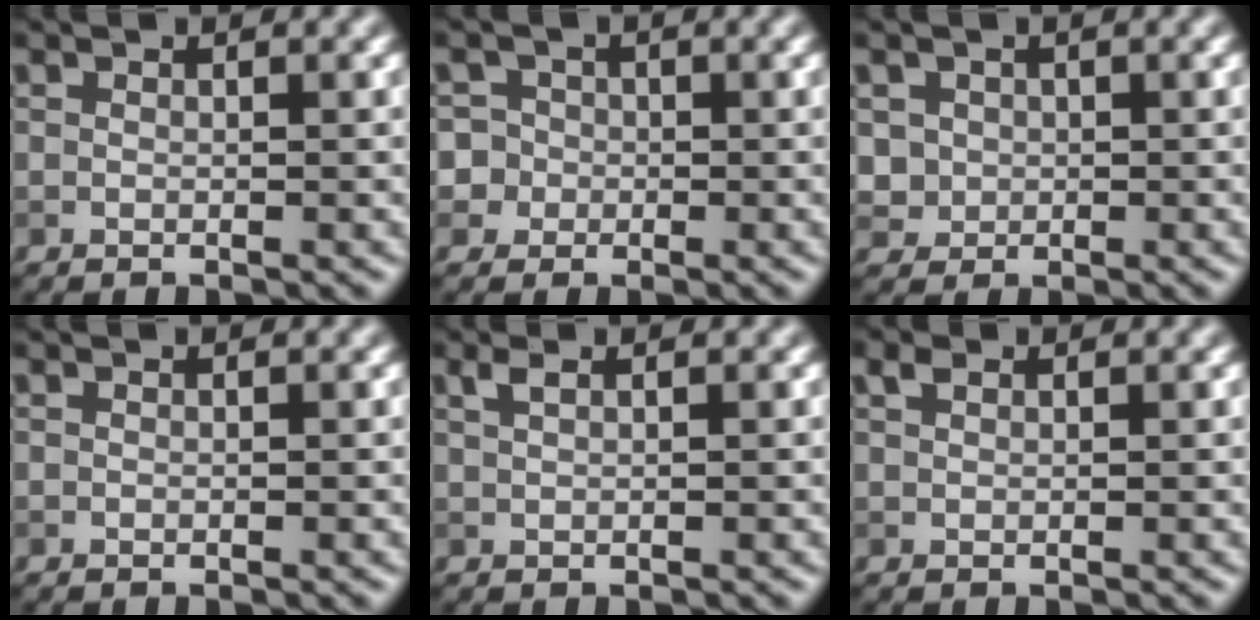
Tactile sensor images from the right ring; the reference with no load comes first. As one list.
[{"total": 4.0, "force": [-0.4, 3.9, 0.9], "torque": [0.010, 0.022, -0.027]}, {"total": 1.8, "force": [0.2, 1.7, 0.4], "torque": [-0.004, -0.005, 0.020]}, {"total": 0.0}, {"total": 1.1, "force": [0.7, 0.3, 0.8], "torque": [-0.016, 0.006, 0.014]}, {"total": 1.0, "force": [0.7, 0.5, 0.5], "torque": [-0.012, 0.005, 0.014]}]